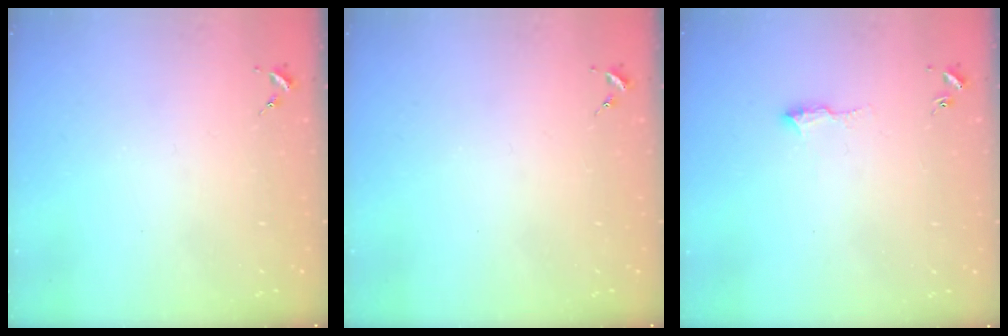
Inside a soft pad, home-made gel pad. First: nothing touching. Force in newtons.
{"total": 0.0}
{"total": 8.0, "press": 8.0, "slide": 0.8}